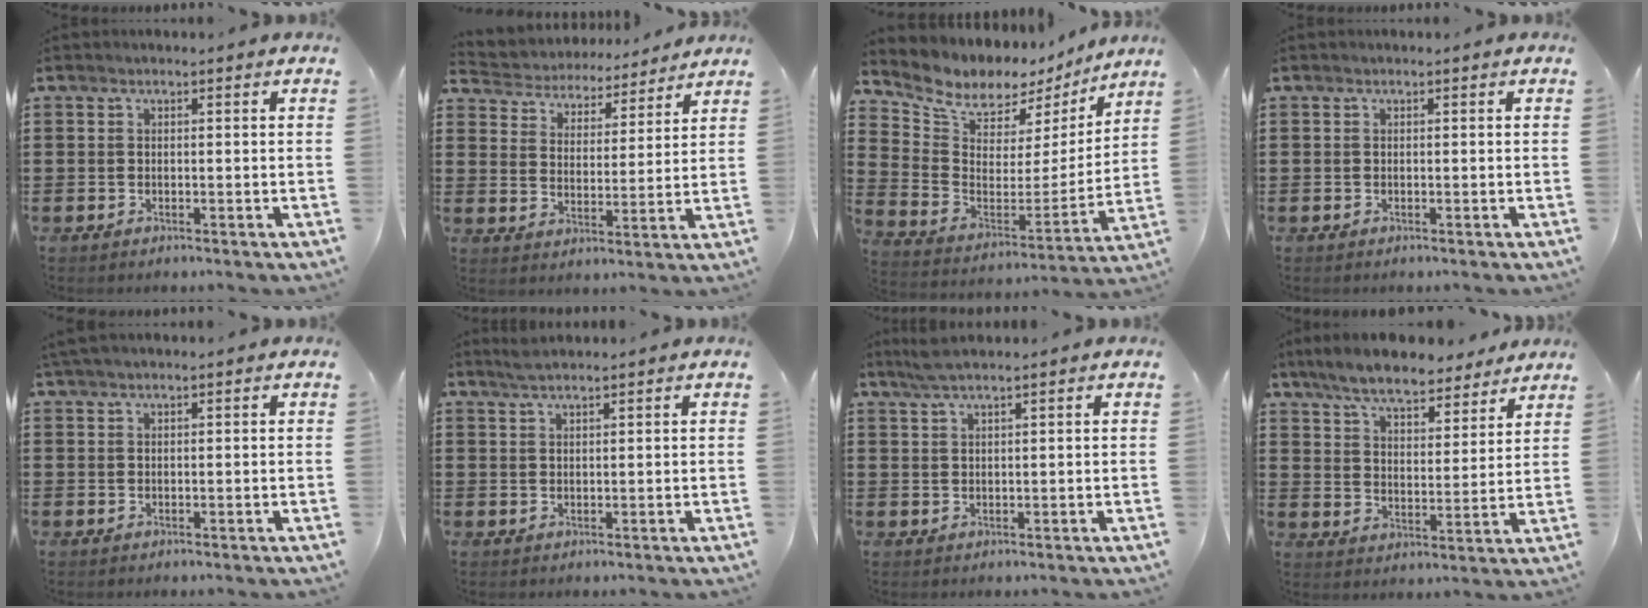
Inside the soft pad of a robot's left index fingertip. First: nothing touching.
{"total": 4.3, "force": [4.2, 0.3, -0.3], "torque": [-0.021, -0.034, 0.068]}
{"total": 7.4, "force": [6.5, 3.4, 1.3], "torque": [-0.055, -0.055, 0.112]}
{"total": 0.0}
{"total": 1.0, "force": [0.6, 0.1, 0.8], "torque": [-0.016, 0.000, 0.012]}
{"total": 1.9, "force": [1.7, 0.1, 0.9], "torque": [-0.019, 0.001, 0.031]}
{"total": 2.6, "force": [2.0, 0.0, 1.6], "torque": [-0.035, 0.002, 0.037]}
{"total": 7.8, "force": [7.1, 1.3, 2.8], "torque": [-0.084, -0.028, 0.129]}